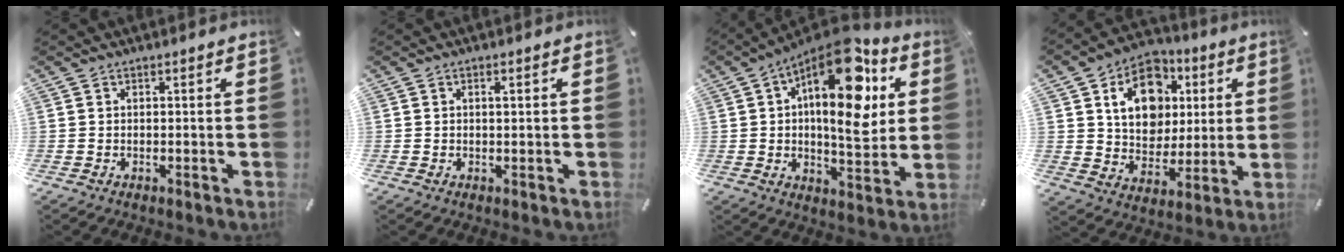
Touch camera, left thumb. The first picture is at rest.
{"total": 1.2, "force": [0.2, 0.3, 1.1], "torque": [-0.020, 0.001, 0.002]}
{"total": 20.6, "force": [8.1, 8.9, 16.8], "torque": [-0.261, -0.047, 0.125]}
{"total": 14.3, "force": [4.3, 11.7, 7.0], "torque": [-0.107, -0.006, 0.083]}